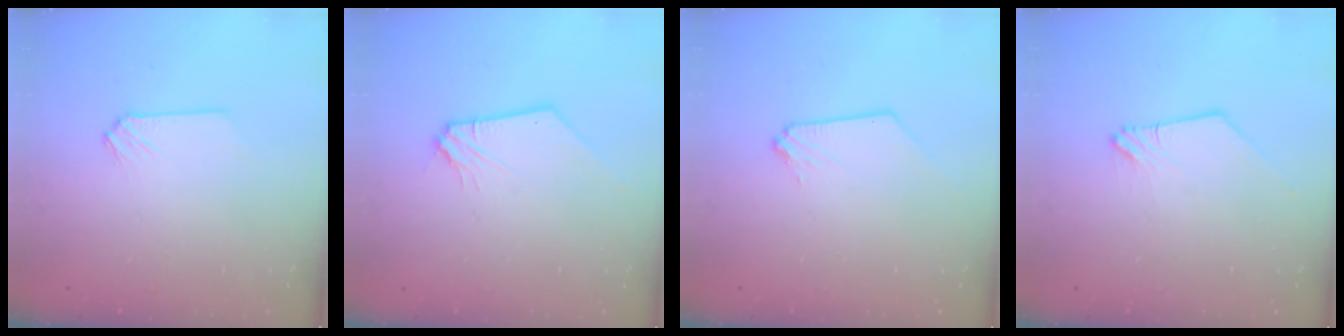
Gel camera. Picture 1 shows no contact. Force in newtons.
{"total": 1.2, "press": 1.2, "slide": 0.1}
{"total": 0.0}
{"total": 0.0}